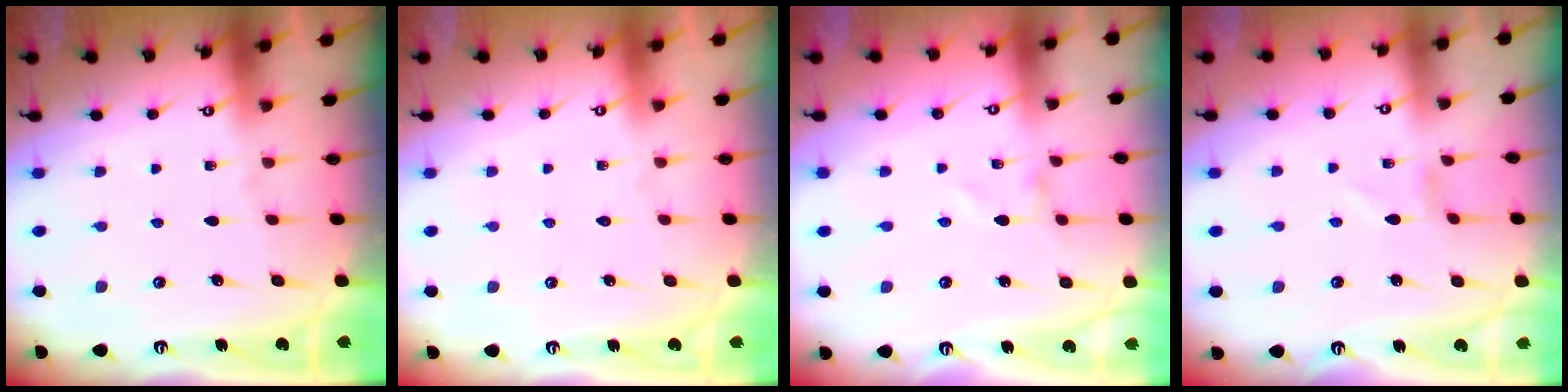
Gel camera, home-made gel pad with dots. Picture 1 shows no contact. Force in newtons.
{"total": 1.6, "press": 1.6, "slide": 0.1}
{"total": 1.0, "press": 1.0, "slide": 0.1}
{"total": 0.0}